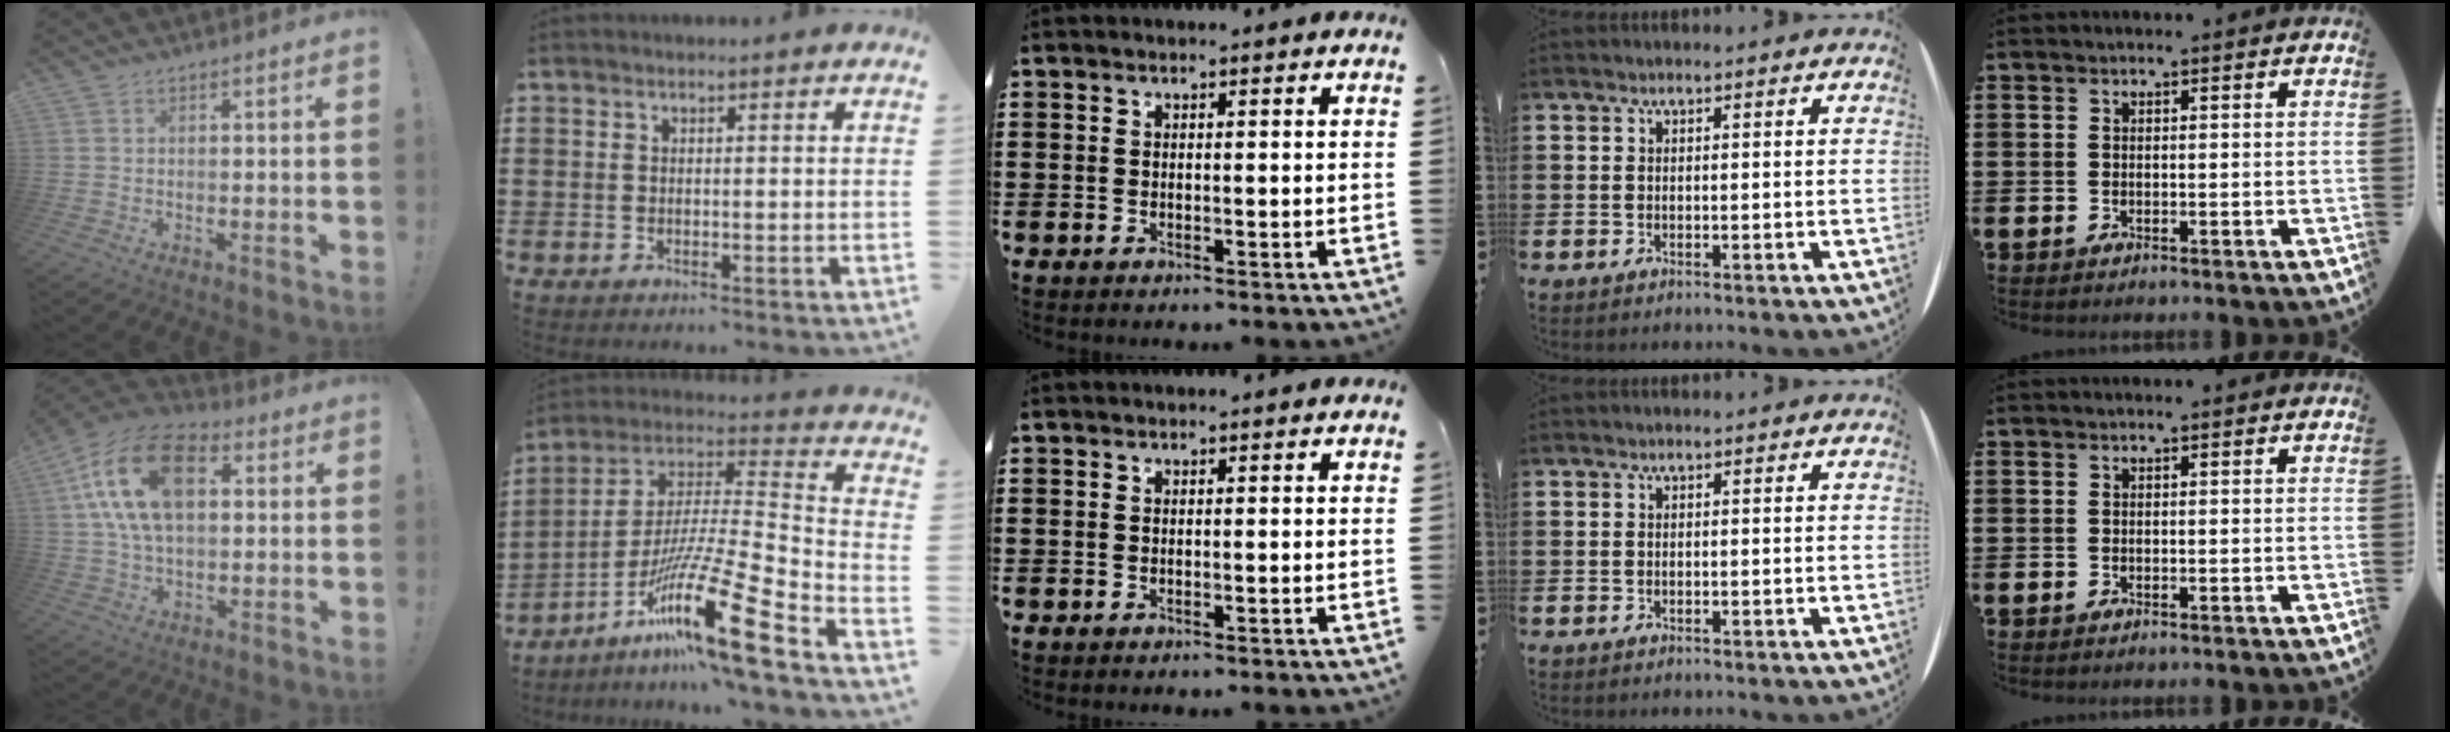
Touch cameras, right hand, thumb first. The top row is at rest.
{"thumb": {"total": 20.1, "force": [5.3, 11.9, 15.4], "torque": [-0.295, -0.003, 0.088]}, "index": {"total": 18.3, "force": [-11.0, 1.4, 14.6], "torque": [-0.263, 0.008, -0.198]}}